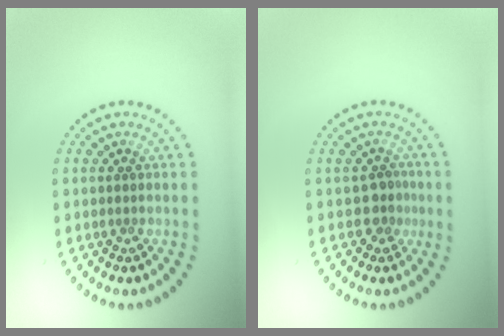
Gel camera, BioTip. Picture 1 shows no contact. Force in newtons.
{"total": 1.8, "press": 1.4, "slide": 1.2}